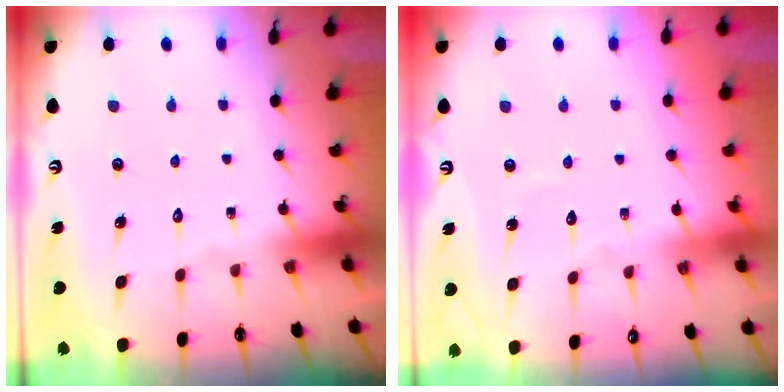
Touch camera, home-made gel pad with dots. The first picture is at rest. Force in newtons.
{"total": 2.6, "press": 2.6, "slide": 0.3}